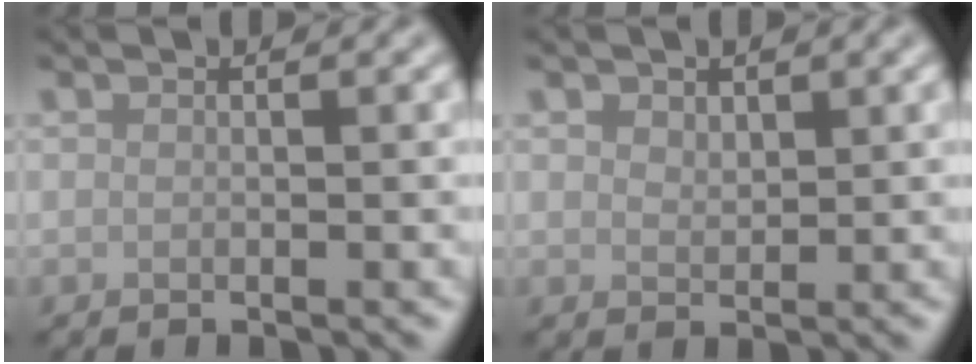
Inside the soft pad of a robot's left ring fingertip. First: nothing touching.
{"total": 1.3, "force": [0.9, 0.8, 0.5], "torque": [-0.010, -0.002, 0.017]}